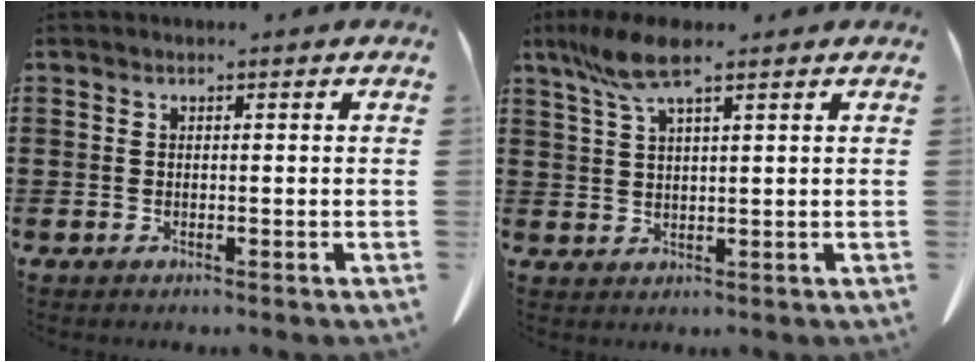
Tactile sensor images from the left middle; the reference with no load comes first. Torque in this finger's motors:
{"motor_torque": [1.19, -0.49, 0.20, 0.13]}